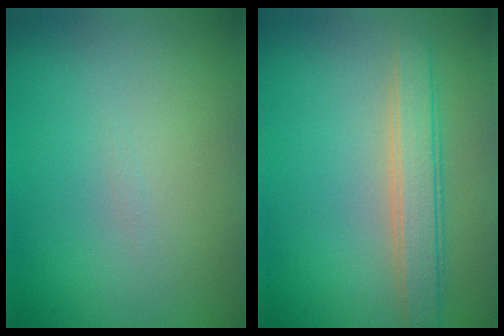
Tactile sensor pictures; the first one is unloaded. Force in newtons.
{"total": 3.2, "press": 3.2, "slide": 0.1}